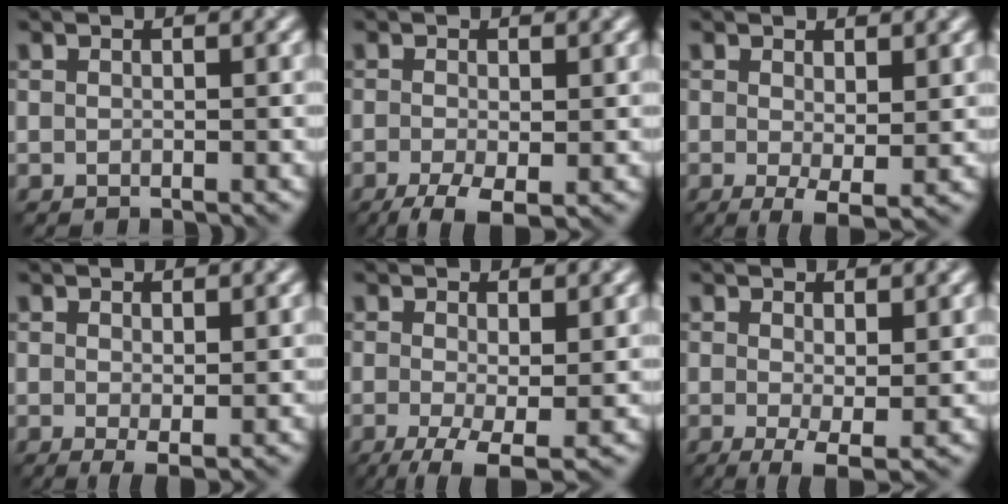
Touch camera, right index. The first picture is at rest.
{"total": 4.2, "force": [-2.1, 1.4, 3.4], "torque": [-0.065, -0.006, -0.036]}
{"total": 3.0, "force": [-0.2, 0.9, 2.9], "torque": [-0.051, -0.011, 0.000]}
{"total": 1.6, "force": [0.0, 0.4, 1.5], "torque": [-0.026, -0.008, 0.002]}
{"total": 5.5, "force": [-1.9, 1.7, 4.8], "torque": [-0.100, -0.009, -0.032]}
{"total": 3.3, "force": [-0.4, 0.9, 3.2], "torque": [-0.058, -0.012, -0.005]}